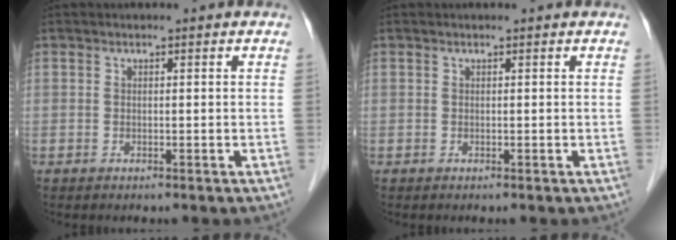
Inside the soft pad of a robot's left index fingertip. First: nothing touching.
{"total": 0.0}